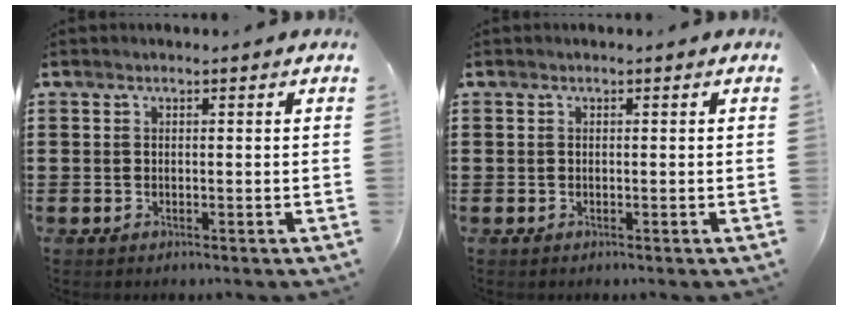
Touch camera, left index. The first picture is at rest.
{"total": 0.0}